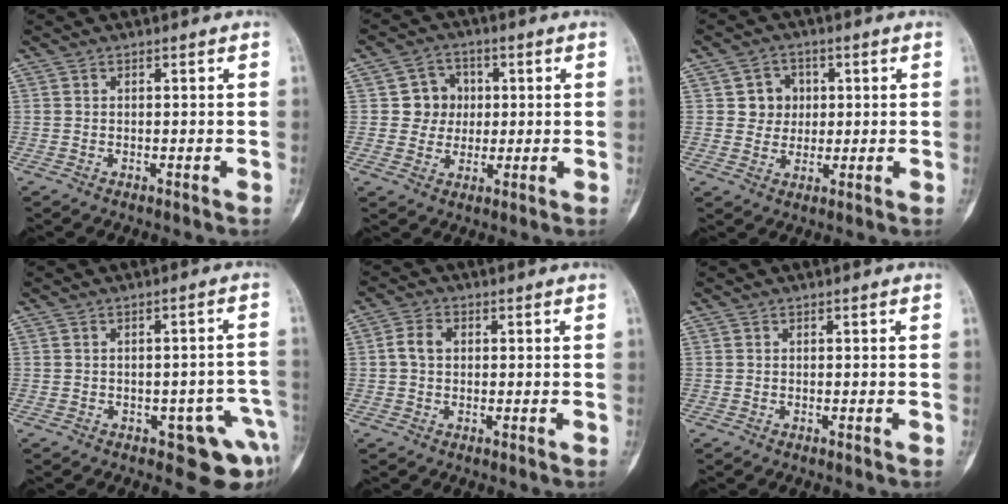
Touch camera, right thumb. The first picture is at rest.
{"total": 6.4, "force": [0.8, 6.1, 1.8], "torque": [0.013, 0.009, 0.008]}
{"total": 5.6, "force": [1.1, 5.2, 1.8], "torque": [0.007, 0.004, 0.014]}
{"total": 8.9, "force": [-3.9, 4.2, 6.7], "torque": [-0.041, 0.025, -0.041]}
{"total": 3.6, "force": [0.4, 2.7, 2.4], "torque": [-0.048, 0.011, 0.003]}
{"total": 0.0}